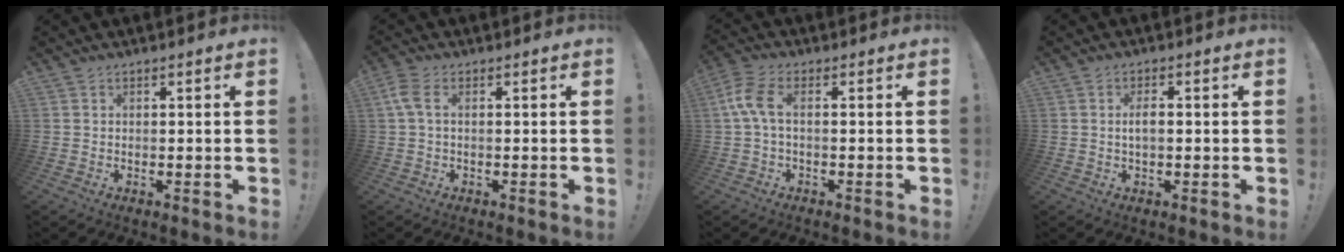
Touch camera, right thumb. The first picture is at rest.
{"total": 4.3, "force": [0.6, 1.8, 3.8], "torque": [-0.081, 0.002, 0.013]}
{"total": 6.8, "force": [0.6, 2.6, 6.2], "torque": [-0.130, 0.001, 0.013]}
{"total": 2.9, "force": [-0.2, 1.2, 2.6], "torque": [-0.050, 0.008, -0.005]}